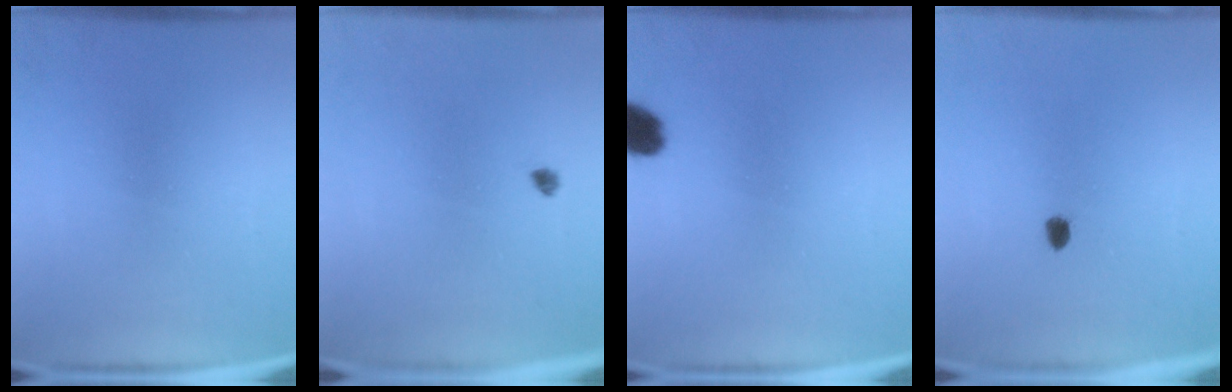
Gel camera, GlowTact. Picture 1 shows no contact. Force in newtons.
{"total": 0.9}
{"total": 5.4}
{"total": 1.5}